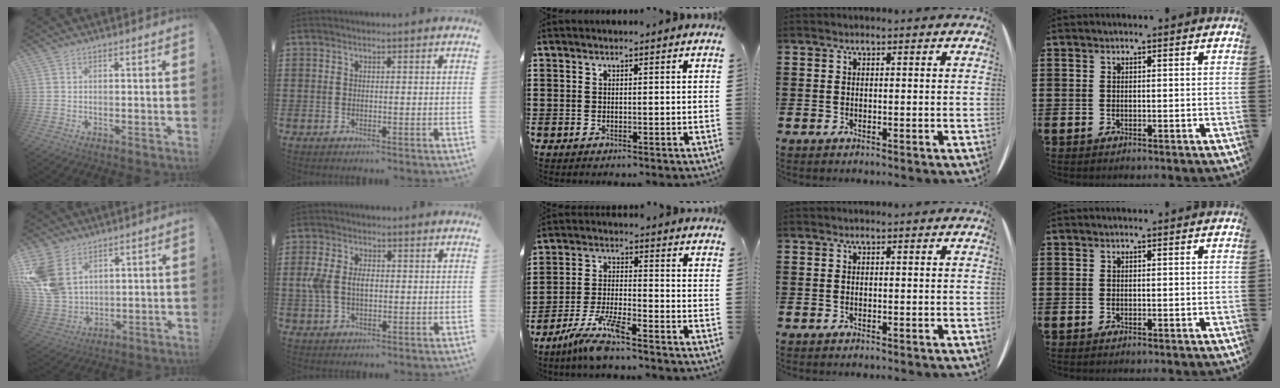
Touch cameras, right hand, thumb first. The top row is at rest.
{"thumb": {"total": 13.8, "force": [5.8, 9.9, 7.7], "torque": [-0.159, -0.028, 0.118]}, "index": {"total": 4.6, "force": [0.2, 2.9, 3.6], "torque": [-0.088, 0.006, -0.004]}, "middle": {"total": 7.1, "force": [-5.7, 0.4, 4.3], "torque": [-0.094, -0.012, -0.109]}}